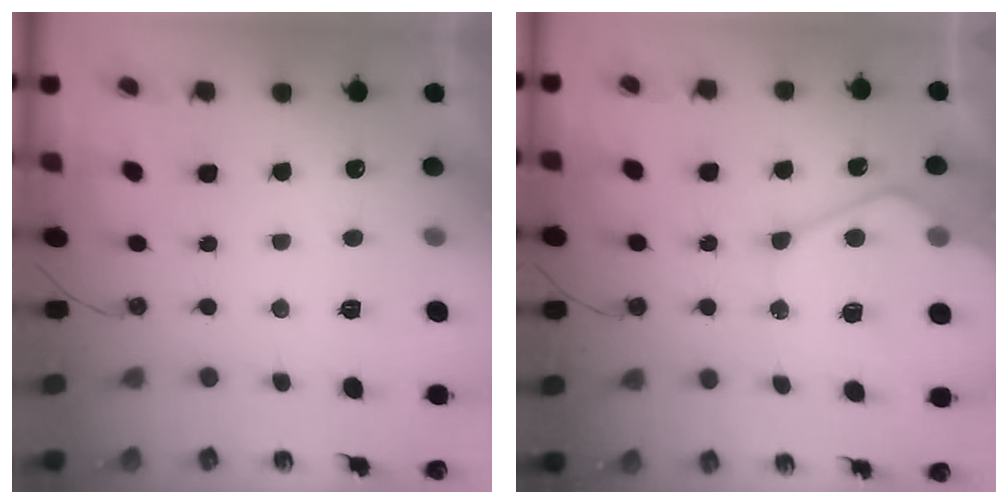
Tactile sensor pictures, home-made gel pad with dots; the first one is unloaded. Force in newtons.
{"total": 15.7, "press": 15.6, "slide": 1.6}